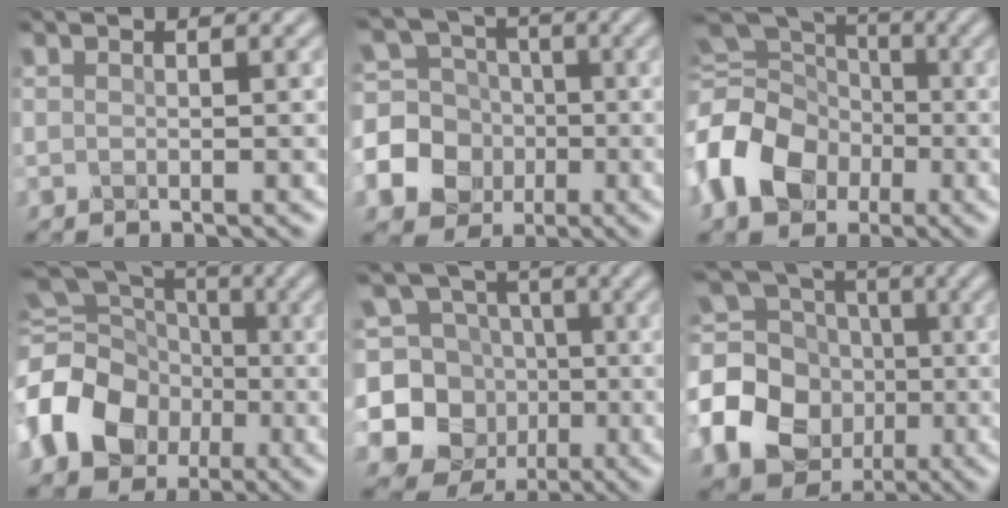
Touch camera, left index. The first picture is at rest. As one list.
[{"total": 13.6, "force": [-3.4, 12.5, 4.2], "torque": [-0.146, -0.005, -0.077]}, {"total": 12.5, "force": [-3.4, 9.7, 7.1], "torque": [-0.151, -0.011, -0.081]}, {"total": 14.6, "force": [-4.4, 12.0, 7.1], "torque": [-0.159, -0.011, -0.105]}, {"total": 12.2, "force": [-2.2, 11.3, 4.1], "torque": [-0.114, 0.010, -0.055]}, {"total": 19.5, "force": [-3.3, 17.7, 7.5], "torque": [-0.210, -0.005, -0.087]}]